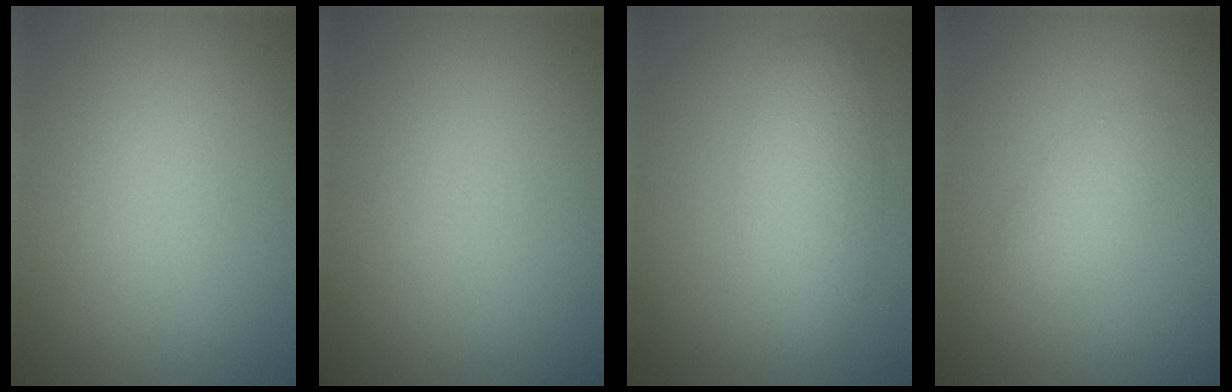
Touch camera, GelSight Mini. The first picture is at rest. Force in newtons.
{"total": 0.0}
{"total": 4.1, "press": 4.1, "slide": 0.2}
{"total": 1.4, "press": 1.4, "slide": 0.1}